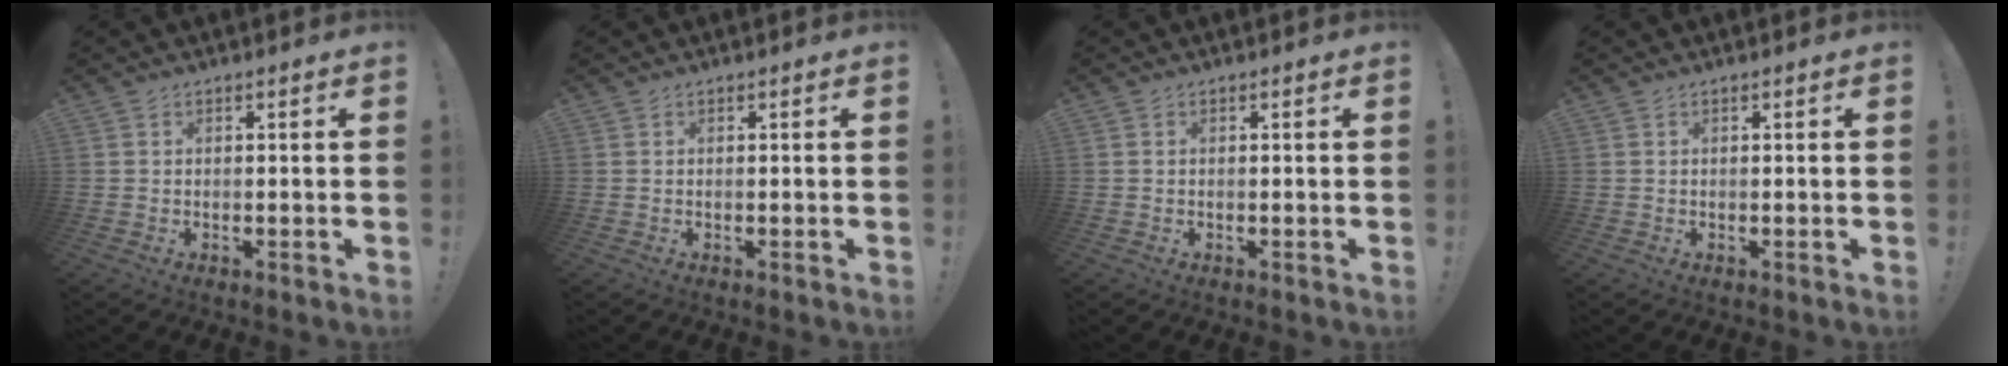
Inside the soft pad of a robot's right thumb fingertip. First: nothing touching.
{"total": 0.0}
{"total": 0.0}
{"total": 0.0}